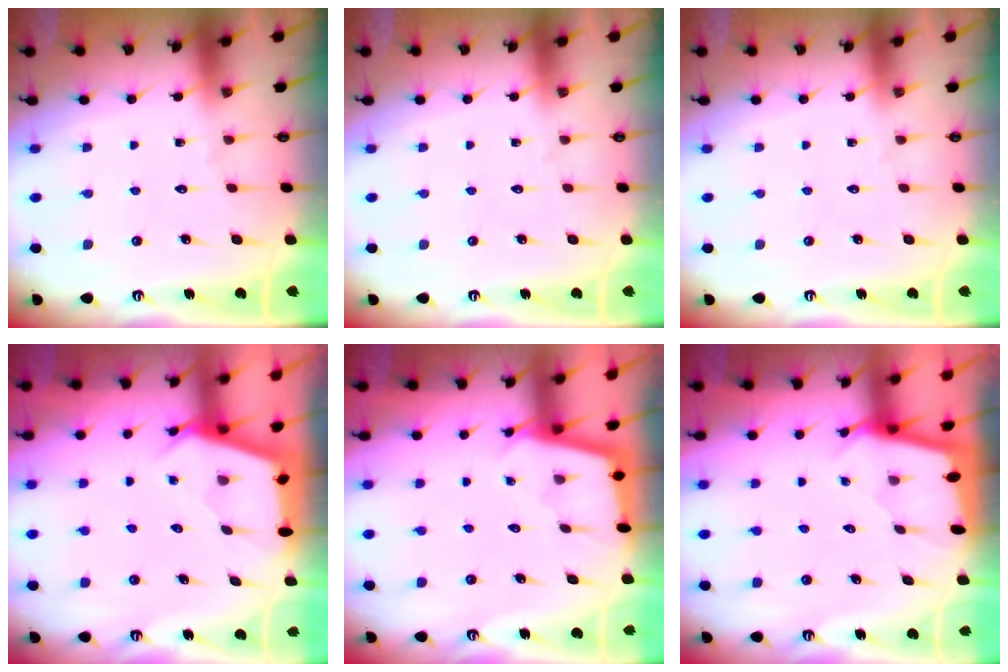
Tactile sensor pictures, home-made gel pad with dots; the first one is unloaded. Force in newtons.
{"total": 0.0}
{"total": 0.0}
{"total": 3.0, "press": 2.9, "slide": 0.3}
{"total": 2.4, "press": 2.4, "slide": 0.2}
{"total": 1.7, "press": 1.7, "slide": 0.2}